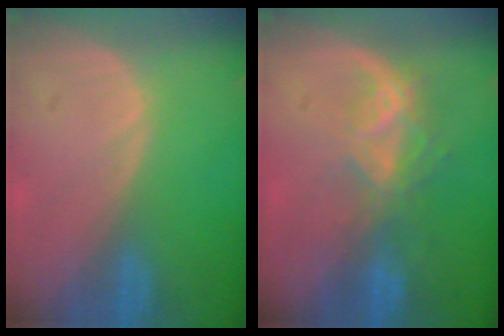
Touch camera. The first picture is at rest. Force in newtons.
{"total": 6.8, "press": 5.8, "slide": 3.5}